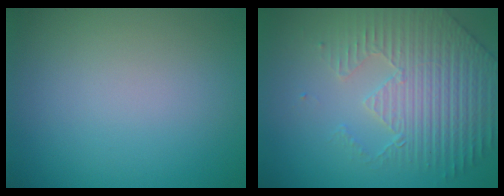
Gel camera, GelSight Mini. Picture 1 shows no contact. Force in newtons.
{"total": 4.4, "press": 4.3, "slide": 1.1}